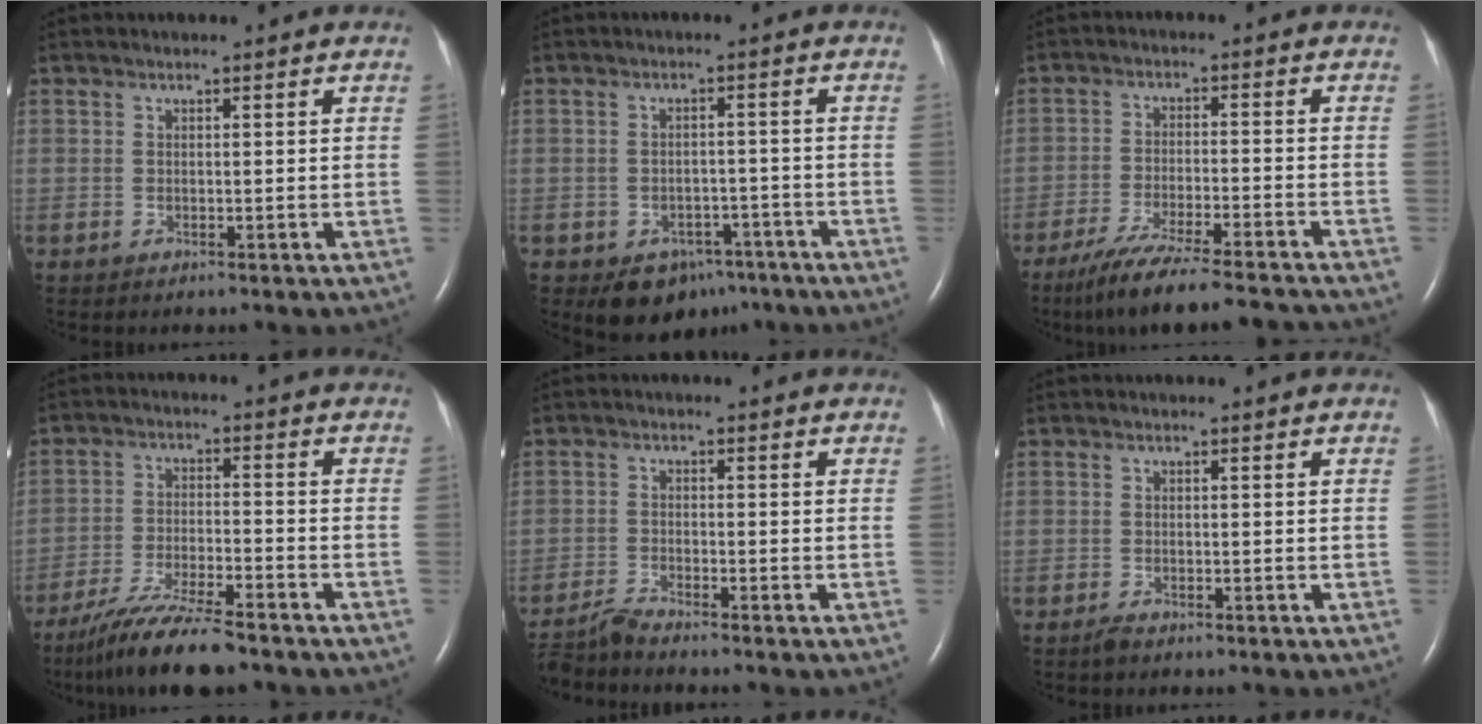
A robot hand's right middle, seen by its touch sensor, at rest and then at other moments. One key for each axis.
{"total": 6.6, "fx": -4.4, "fy": 4.3, "fz": 2.4, "tx": -0.028, "ty": 0.014, "tz": -0.057}
{"total": 15.3, "fx": -13.6, "fy": 0.4, "fz": 7.1, "tx": -0.119, "ty": -0.036, "tz": -0.212}
{"total": 10.5, "fx": -8.7, "fy": 0.4, "fz": 5.8, "tx": -0.103, "ty": -0.030, "tz": -0.152}
{"total": 3.6, "fx": -3.4, "fy": -1.1, "fz": 0.5, "tx": -0.023, "ty": -0.022, "tz": -0.068}
{"total": 0.9, "fx": -0.8, "fy": 0.2, "fz": 0.4, "tx": -0.016, "ty": -0.003, "tz": -0.014}